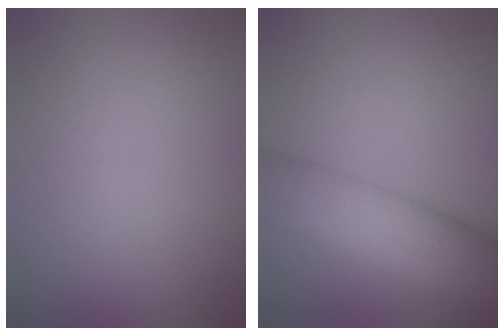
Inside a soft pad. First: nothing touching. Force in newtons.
{"total": 9.2, "press": 9.2, "slide": 0.3}